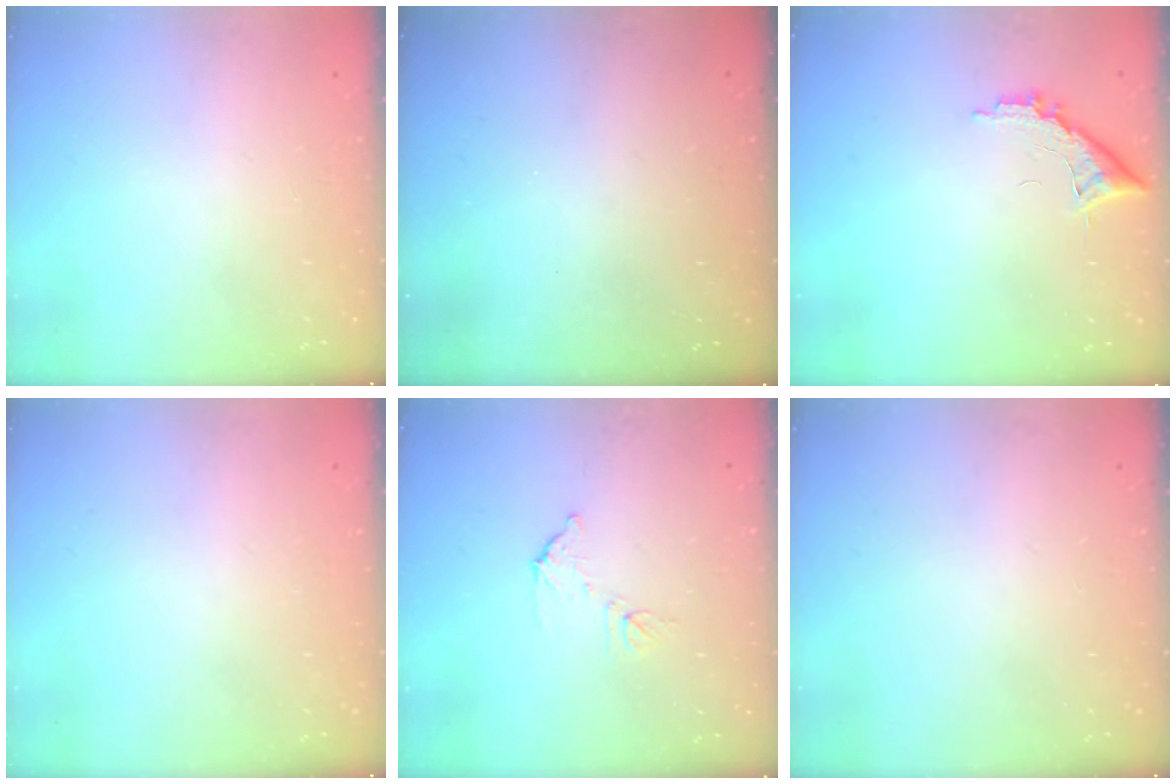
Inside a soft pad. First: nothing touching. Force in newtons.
{"total": 2.9, "press": 2.7, "slide": 0.8}
{"total": 9.0, "press": 9.0, "slide": 0.4}
{"total": 0.0}
{"total": 7.2, "press": 7.2, "slide": 0.3}
{"total": 0.0}